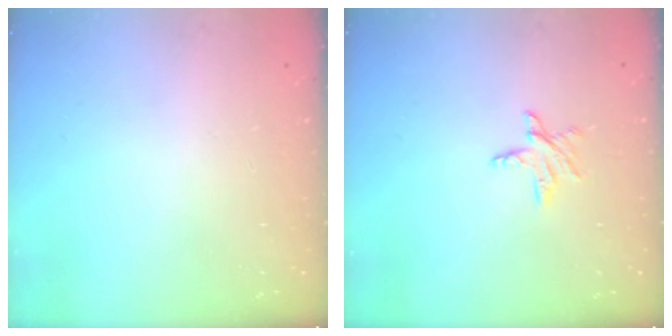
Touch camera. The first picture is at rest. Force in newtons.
{"total": 4.8, "press": 4.7, "slide": 0.4}